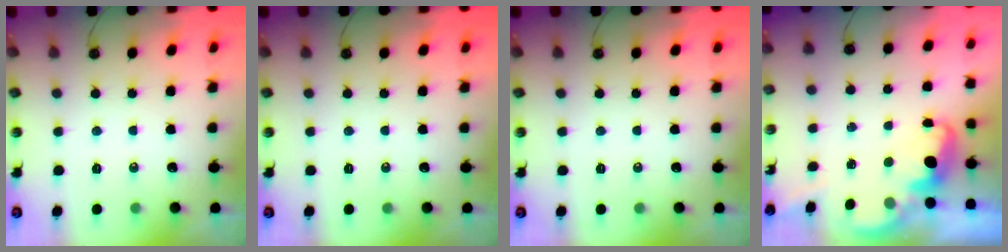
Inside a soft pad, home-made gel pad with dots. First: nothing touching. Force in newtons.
{"total": 0.0}
{"total": 0.0}
{"total": 2.9, "press": 2.8, "slide": 0.8}